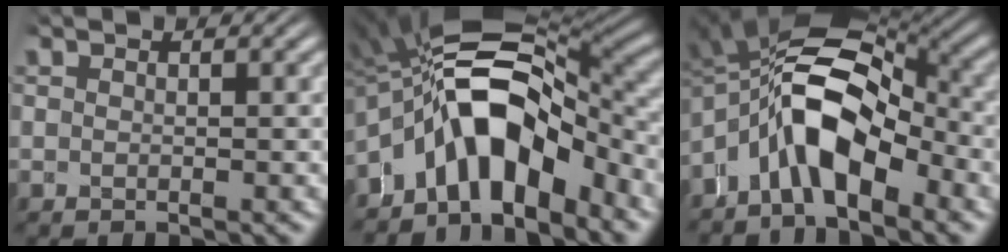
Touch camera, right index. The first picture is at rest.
{"total": 15.5, "force": [0.6, 9.1, 12.5], "torque": [-0.229, -0.010, 0.018]}
{"total": 13.5, "force": [2.2, 8.4, 10.4], "torque": [-0.193, -0.010, 0.031]}